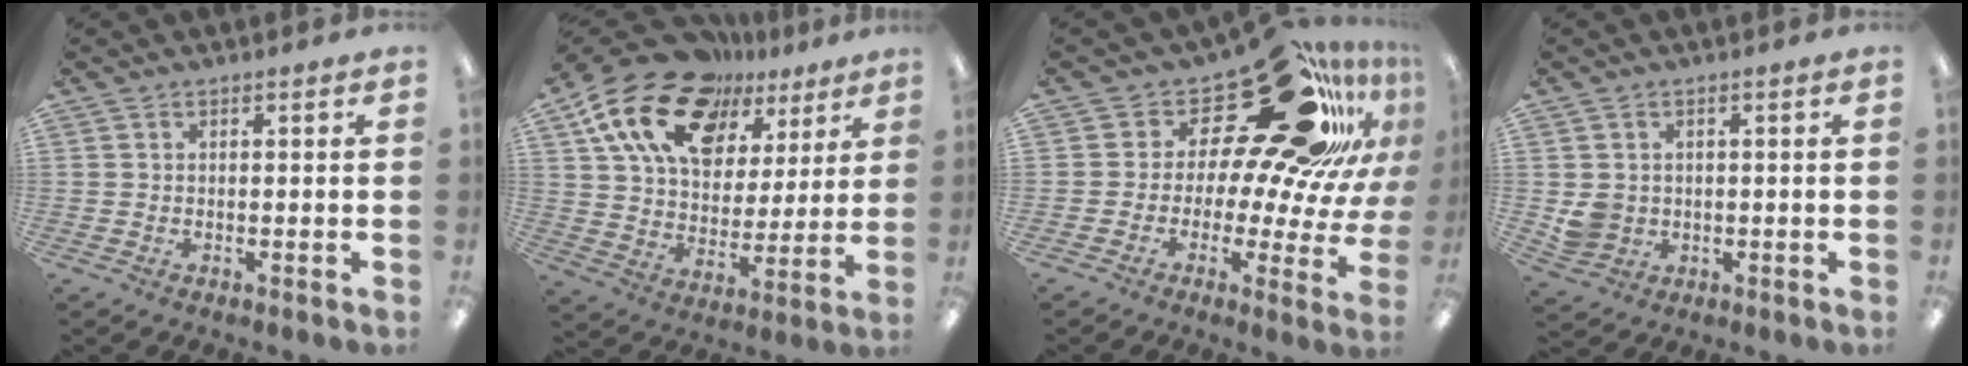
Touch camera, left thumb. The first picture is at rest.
{"total": 20.4, "force": [12.8, 12.2, 10.1], "torque": [-0.196, -0.057, 0.234]}
{"total": 26.5, "force": [16.2, 11.3, 17.6], "torque": [-0.227, -0.124, 0.278]}
{"total": 4.0, "force": [0.6, 3.8, 1.1], "torque": [-0.019, 0.007, 0.015]}